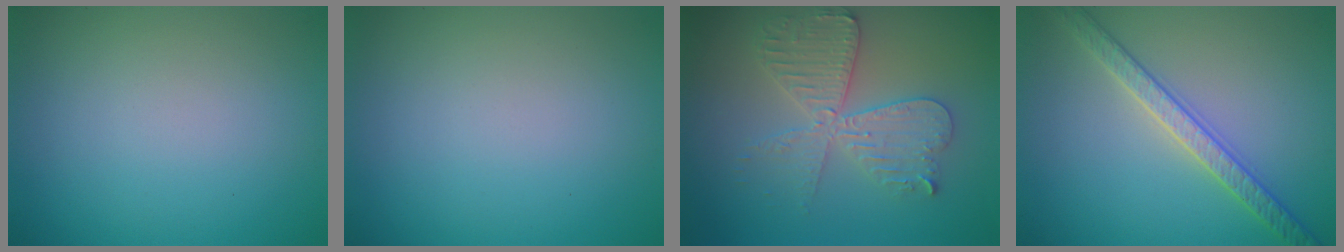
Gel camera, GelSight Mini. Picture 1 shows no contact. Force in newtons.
{"total": 0.0}
{"total": 4.5, "press": 4.4, "slide": 0.8}
{"total": 3.3, "press": 3.3, "slide": 0.1}